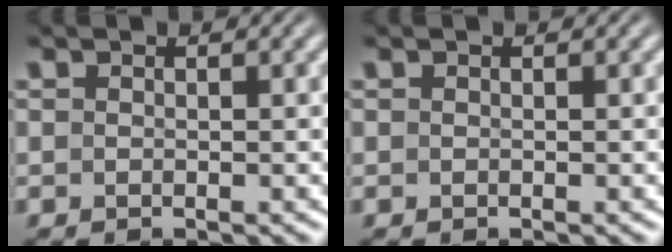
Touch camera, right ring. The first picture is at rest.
{"total": 0.0}